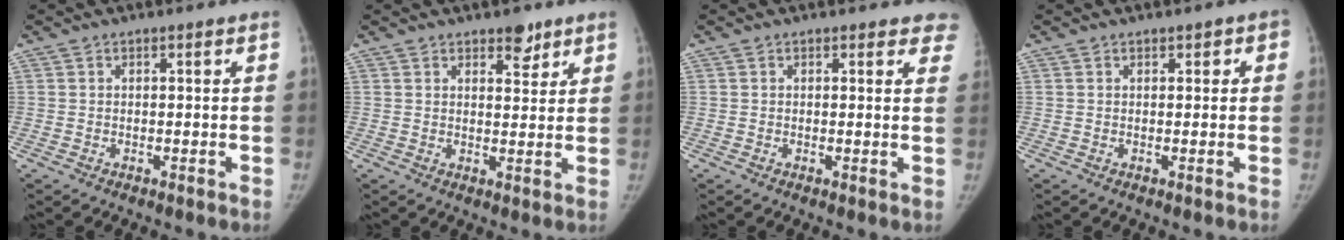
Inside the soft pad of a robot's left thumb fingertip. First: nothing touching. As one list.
[{"total": 4.0, "force": [2.7, 2.1, 2.1], "torque": [-0.003, -0.018, 0.041]}, {"total": 4.2, "force": [3.6, 1.8, 0.9], "torque": [0.027, -0.015, 0.018]}, {"total": 1.6, "force": [0.5, 1.2, 0.8], "torque": [0.012, 0.002, 0.002]}]